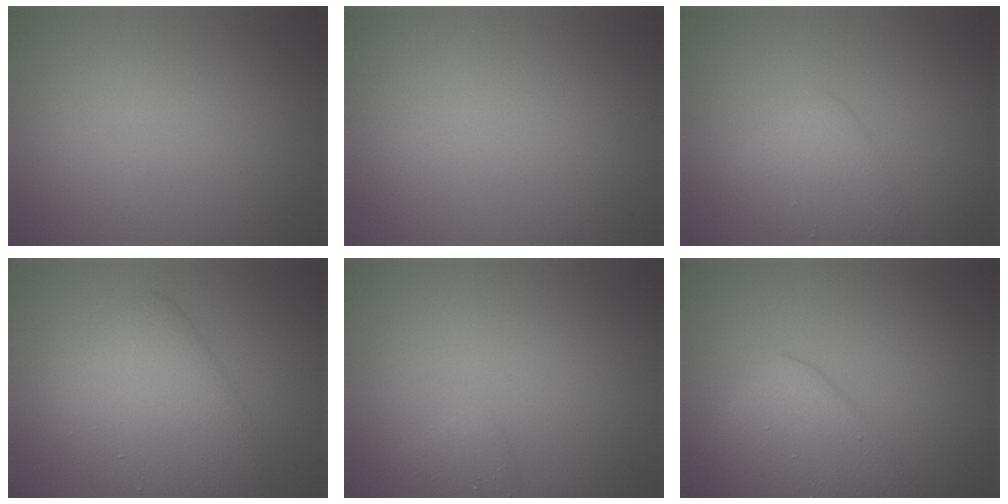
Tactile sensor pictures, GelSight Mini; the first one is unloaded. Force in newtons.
{"total": 0.0}
{"total": 2.6, "press": 2.6, "slide": 0.2}
{"total": 6.2, "press": 6.2, "slide": 0.1}
{"total": 1.1, "press": 1.1, "slide": 0.1}
{"total": 5.7, "press": 5.7, "slide": 0.3}